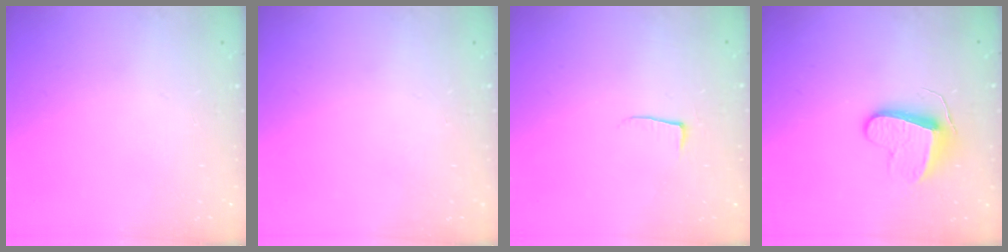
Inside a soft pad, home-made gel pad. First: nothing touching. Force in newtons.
{"total": 0.0}
{"total": 3.9, "press": 3.9, "slide": 0.5}
{"total": 9.3, "press": 9.3, "slide": 0.5}